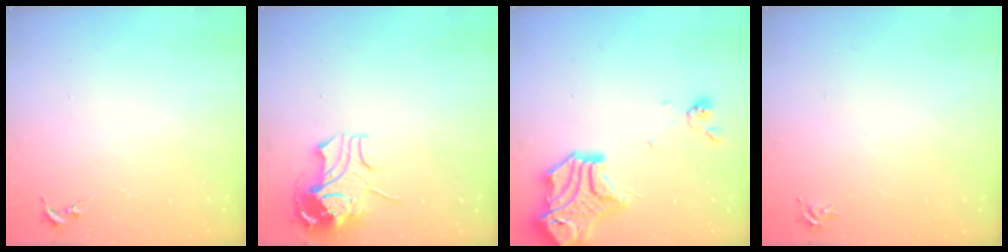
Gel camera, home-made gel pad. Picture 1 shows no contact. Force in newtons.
{"total": 10.9, "press": 10.9, "slide": 1.1}
{"total": 18.4, "press": 18.3, "slide": 2.2}
{"total": 4.4, "press": 4.4, "slide": 0.6}